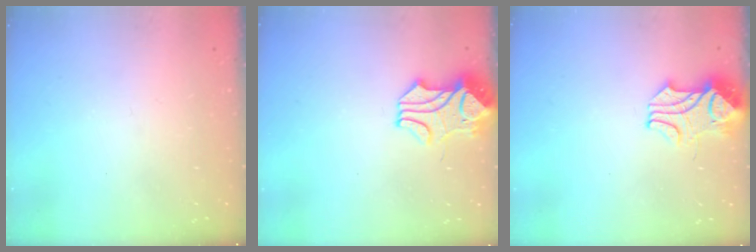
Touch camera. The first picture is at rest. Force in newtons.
{"total": 2.5, "press": 2.2, "slide": 1.1}
{"total": 2.4, "press": 2.2, "slide": 1.0}